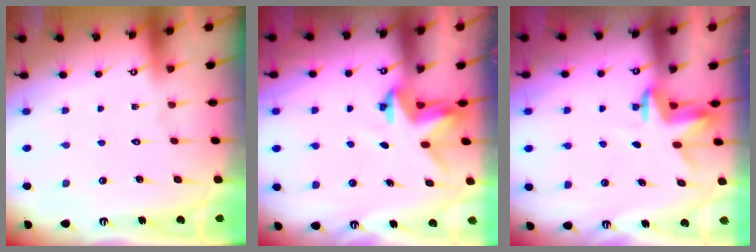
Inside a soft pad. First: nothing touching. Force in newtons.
{"total": 3.4, "press": 3.4, "slide": 0.2}
{"total": 3.5, "press": 3.5, "slide": 0.3}